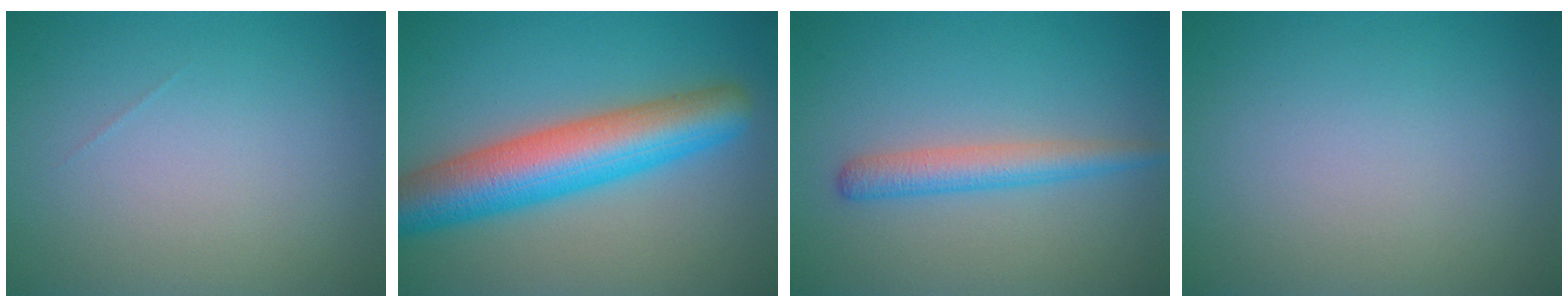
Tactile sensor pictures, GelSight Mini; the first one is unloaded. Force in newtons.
{"total": 9.0, "press": 9.0, "slide": 0.2}
{"total": 2.9, "press": 2.9, "slide": 0.1}
{"total": 0.0}